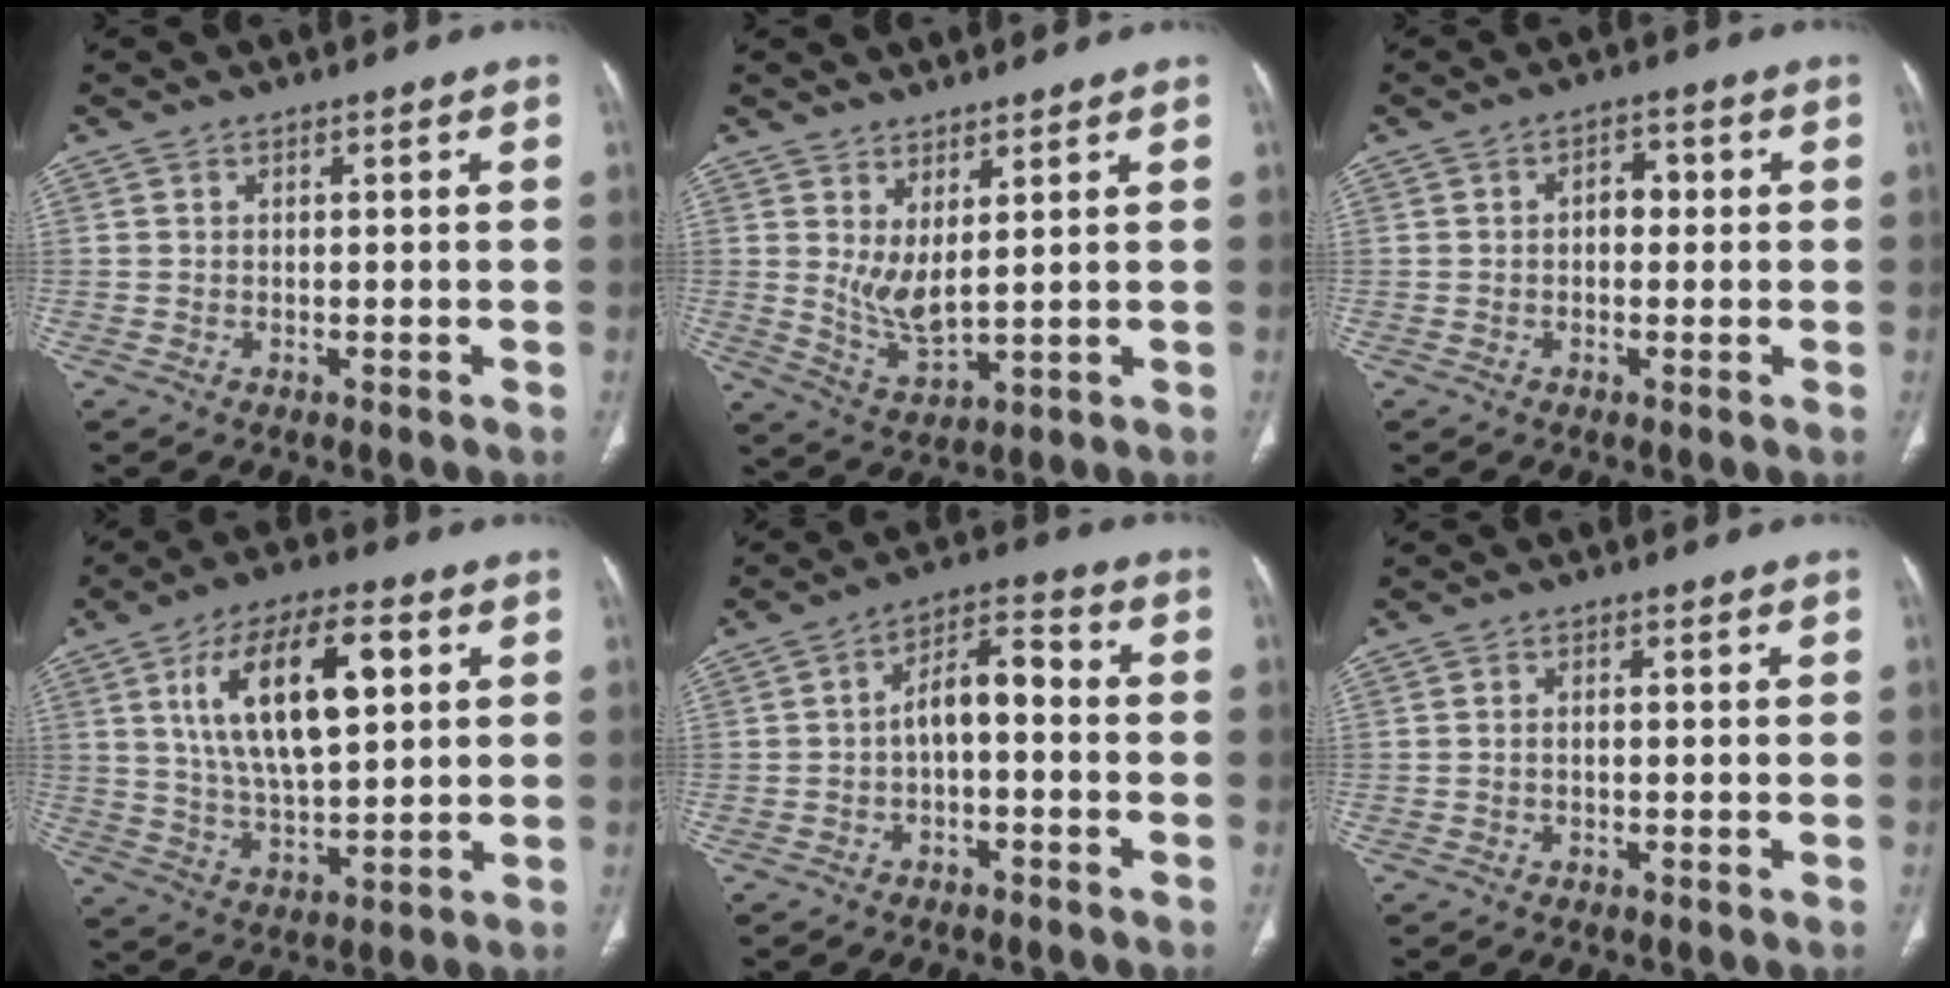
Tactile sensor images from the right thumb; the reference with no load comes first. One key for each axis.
{"total": 5.5, "fx": 2.1, "fy": 1.6, "fz": 4.8, "tx": -0.098, "ty": -0.033, "tz": 0.051}
{"total": 3.2, "fx": 0.1, "fy": 2.2, "fz": 2.3, "tx": -0.019, "ty": 0.013, "tz": -0.005}
{"total": 17.2, "fx": 5.1, "fy": 7.5, "fz": 14.7, "tx": -0.243, "ty": -0.002, "tz": 0.092}
{"total": 7.3, "fx": -1.2, "fy": 3.6, "fz": 6.3, "tx": -0.099, "ty": 0.043, "tz": -0.029}
{"total": 0.9, "fx": -0.3, "fy": 0.5, "fz": 0.7, "tx": -0.013, "ty": 0.004, "tz": -0.006}